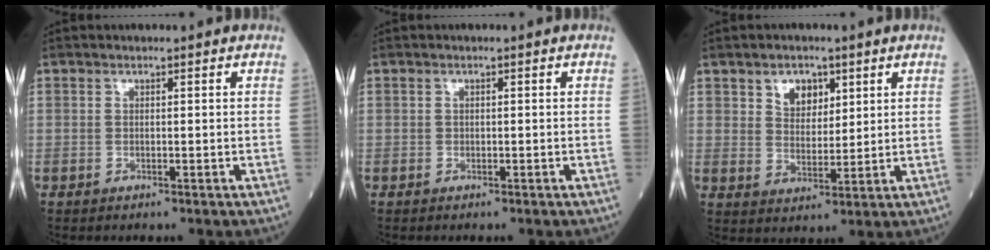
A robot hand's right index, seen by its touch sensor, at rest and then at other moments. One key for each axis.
{"total": 0.6, "fx": -0.2, "fy": 0.5, "fz": 0.2, "tx": -0.014, "ty": 0.005, "tz": -0.002}
{"total": 5.9, "fx": 2.9, "fy": 3.9, "fz": 3.3, "tx": -0.062, "ty": 0.010, "tz": 0.056}